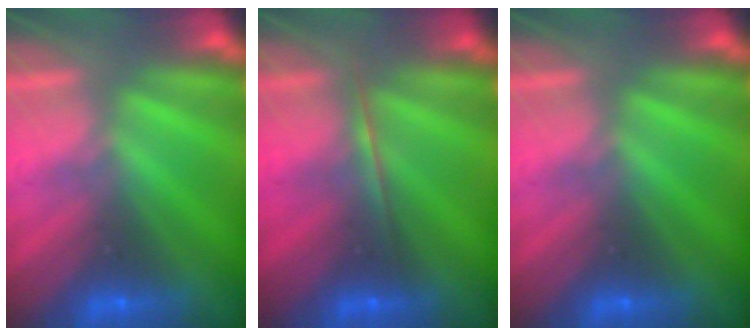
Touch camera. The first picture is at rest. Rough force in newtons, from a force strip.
{"total": 1.7}
{"total": 0.0}